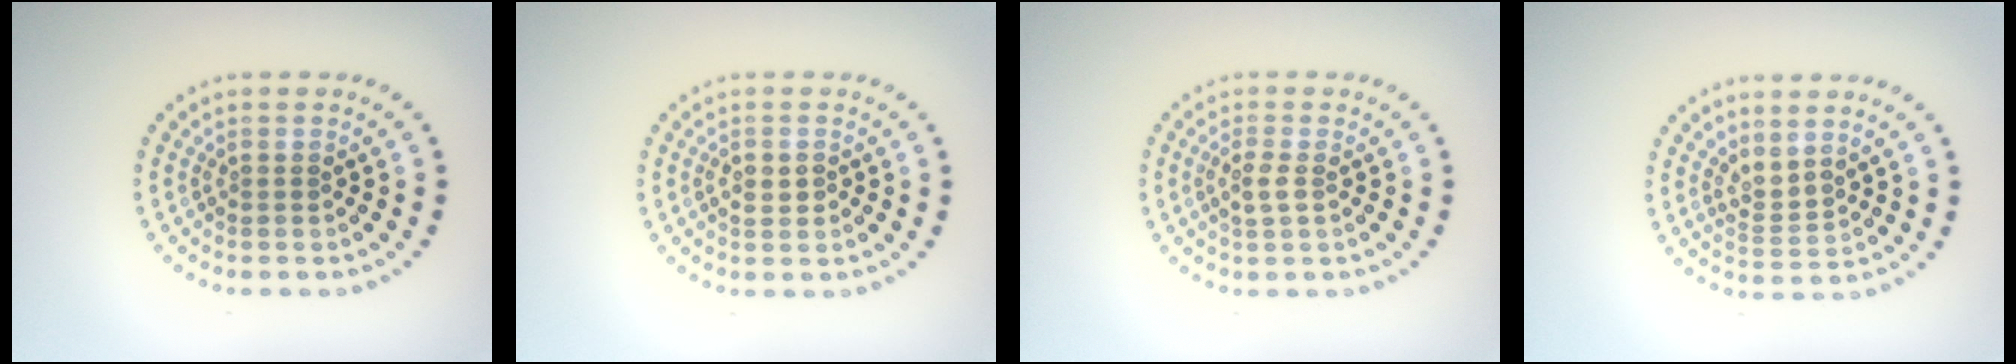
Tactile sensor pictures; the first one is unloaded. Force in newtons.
{"total": 1.6, "press": 1.5, "slide": 0.3}
{"total": 1.5, "press": 1.4, "slide": 0.5}
{"total": 2.1, "press": 1.4, "slide": 1.5}